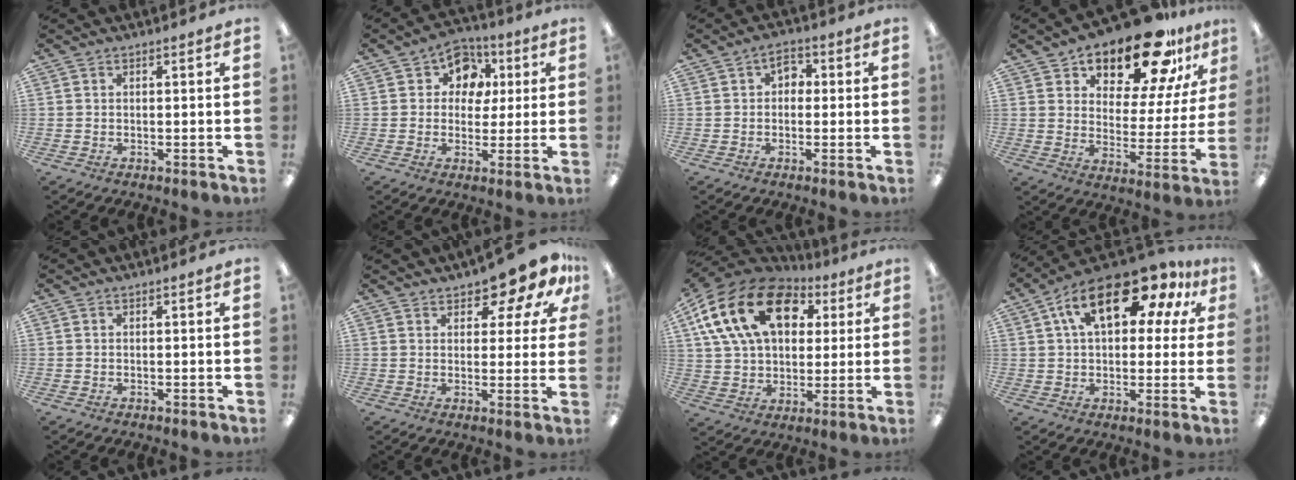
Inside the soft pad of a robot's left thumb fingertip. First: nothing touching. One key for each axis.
{"total": 8.2, "fx": 3.4, "fy": 7.0, "fz": 2.8, "tx": -0.045, "ty": -0.015, "tz": 0.058}
{"total": 3.4, "fx": 0.2, "fy": 2.6, "fz": 2.2, "tx": -0.027, "ty": 0.006, "tz": -0.002}
{"total": 18.0, "fx": 14.8, "fy": 5.9, "fz": 8.4, "tx": -0.146, "ty": -0.105, "tz": 0.255}
{"total": 0.0}
{"total": 8.8, "fx": 6.7, "fy": 3.6, "fz": 4.4, "tx": -0.059, "ty": -0.044, "tz": 0.118}
{"total": 21.2, "fx": 8.8, "fy": 14.0, "fz": 13.3, "tx": -0.257, "ty": -0.024, "tz": 0.158}
{"total": 19.0, "fx": 9.4, "fy": 8.7, "fz": 14.0, "tx": -0.229, "ty": -0.028, "tz": 0.157}